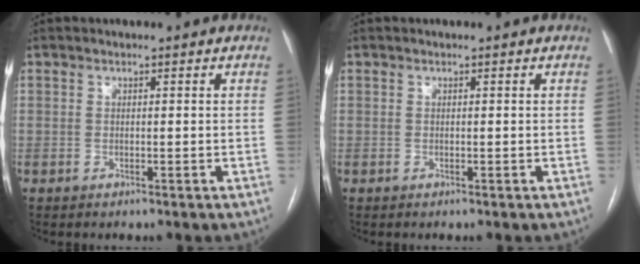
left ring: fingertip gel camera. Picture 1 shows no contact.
{"total": 0.0}